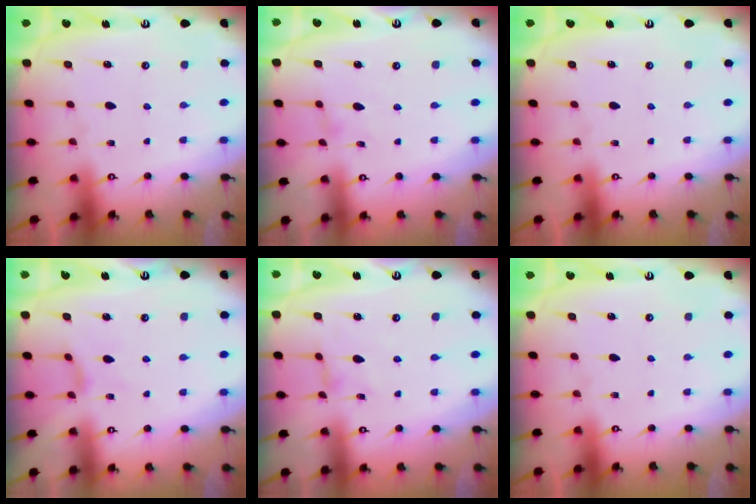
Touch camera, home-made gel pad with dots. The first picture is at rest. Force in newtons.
{"total": 0.0}
{"total": 0.0}
{"total": 2.7, "press": 2.6, "slide": 0.6}
{"total": 0.0}
{"total": 0.0}